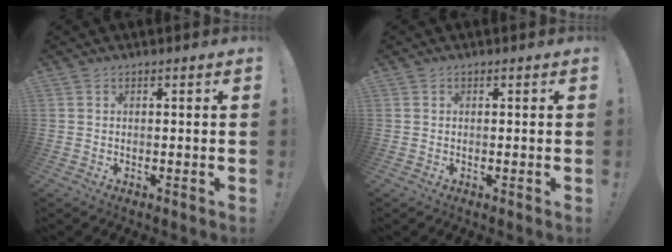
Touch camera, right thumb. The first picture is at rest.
{"total": 0.0}